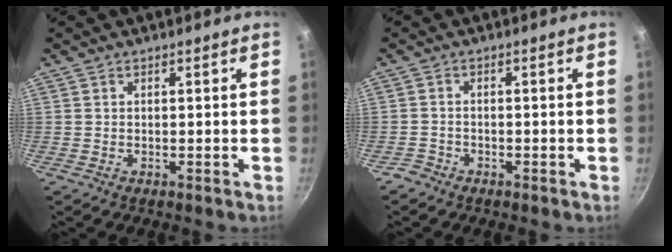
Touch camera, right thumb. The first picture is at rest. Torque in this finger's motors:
{"motor_torque": [2.30, -1.18, -0.87, -0.72, -0.01]}